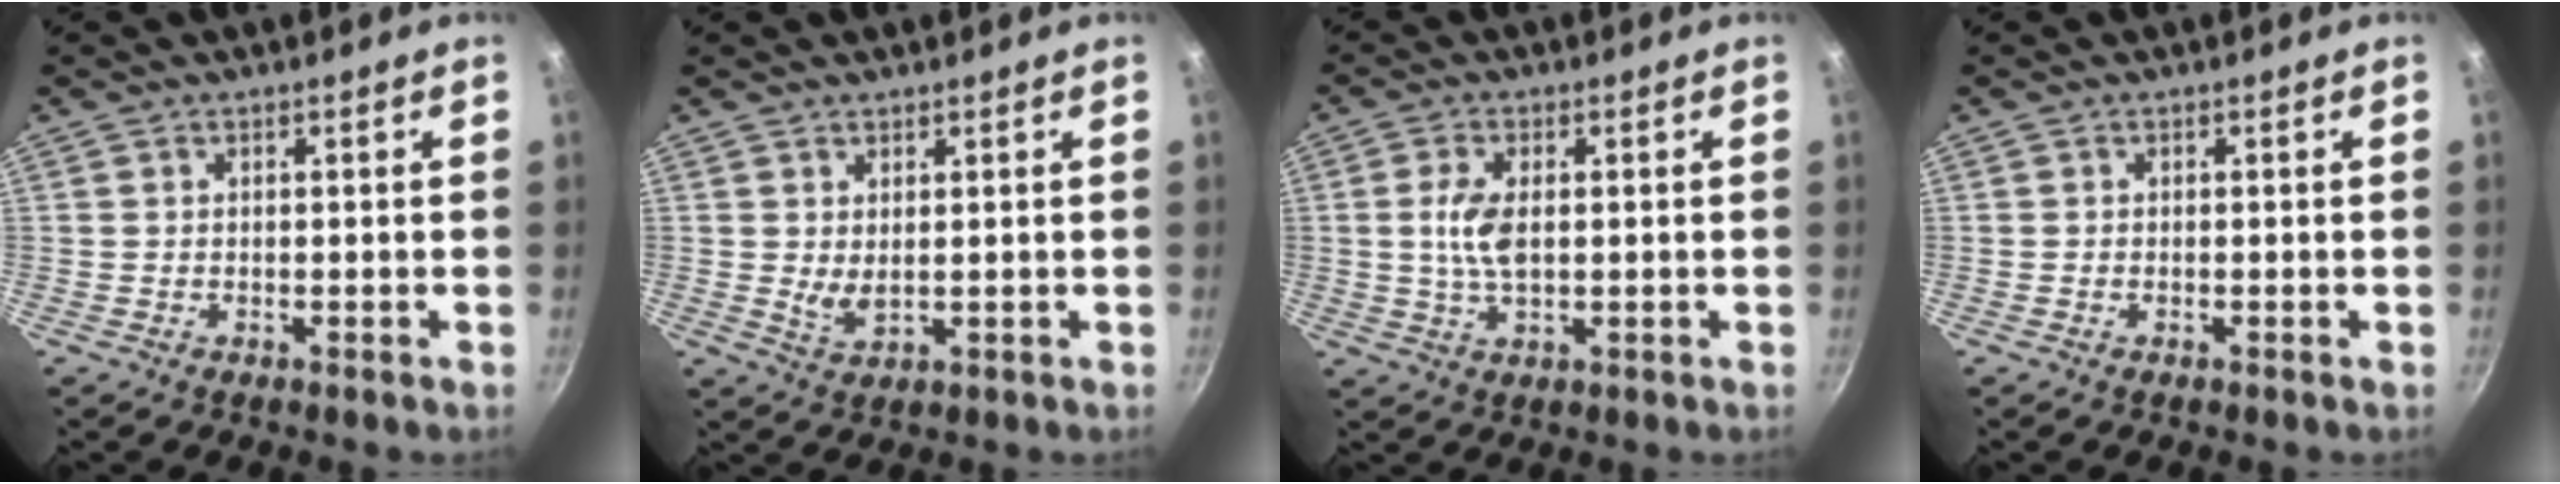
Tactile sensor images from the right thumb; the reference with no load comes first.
{"total": 3.0, "force": [0.9, 1.4, 2.4], "torque": [-0.041, -0.015, 0.021]}
{"total": 6.0, "force": [0.5, 3.0, 5.1], "torque": [-0.104, -0.001, 0.010]}
{"total": 0.0}